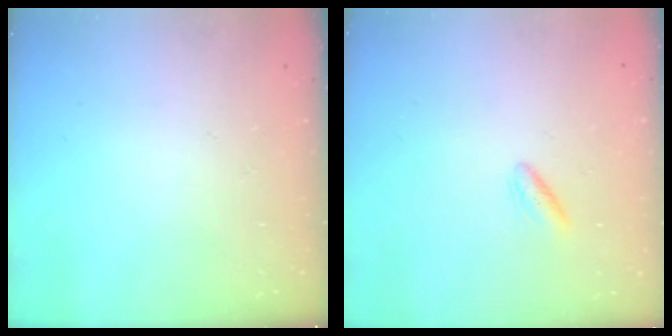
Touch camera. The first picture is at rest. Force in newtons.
{"total": 2.7, "press": 2.5, "slide": 1.2}